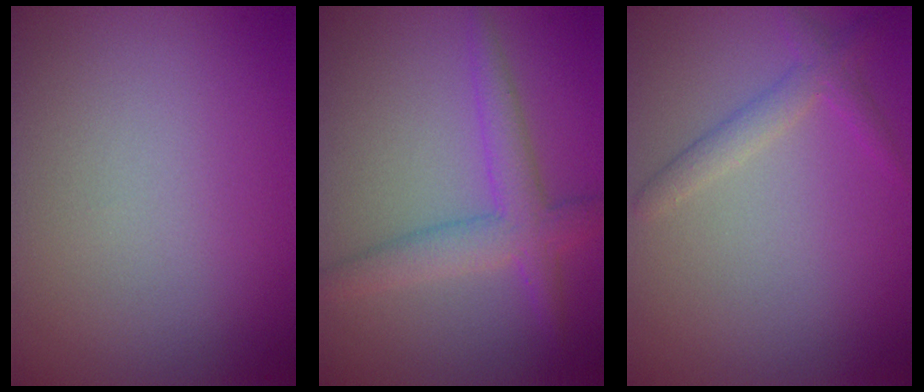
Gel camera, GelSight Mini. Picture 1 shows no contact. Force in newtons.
{"total": 3.8, "press": 3.8, "slide": 0.2}
{"total": 1.9, "press": 1.9, "slide": 0.1}